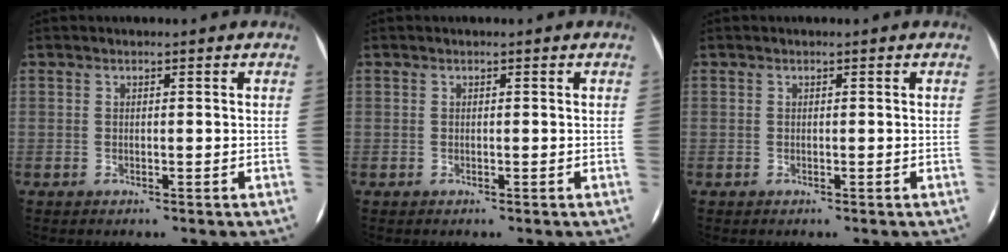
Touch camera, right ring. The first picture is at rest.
{"total": 0.0}
{"total": 0.0}